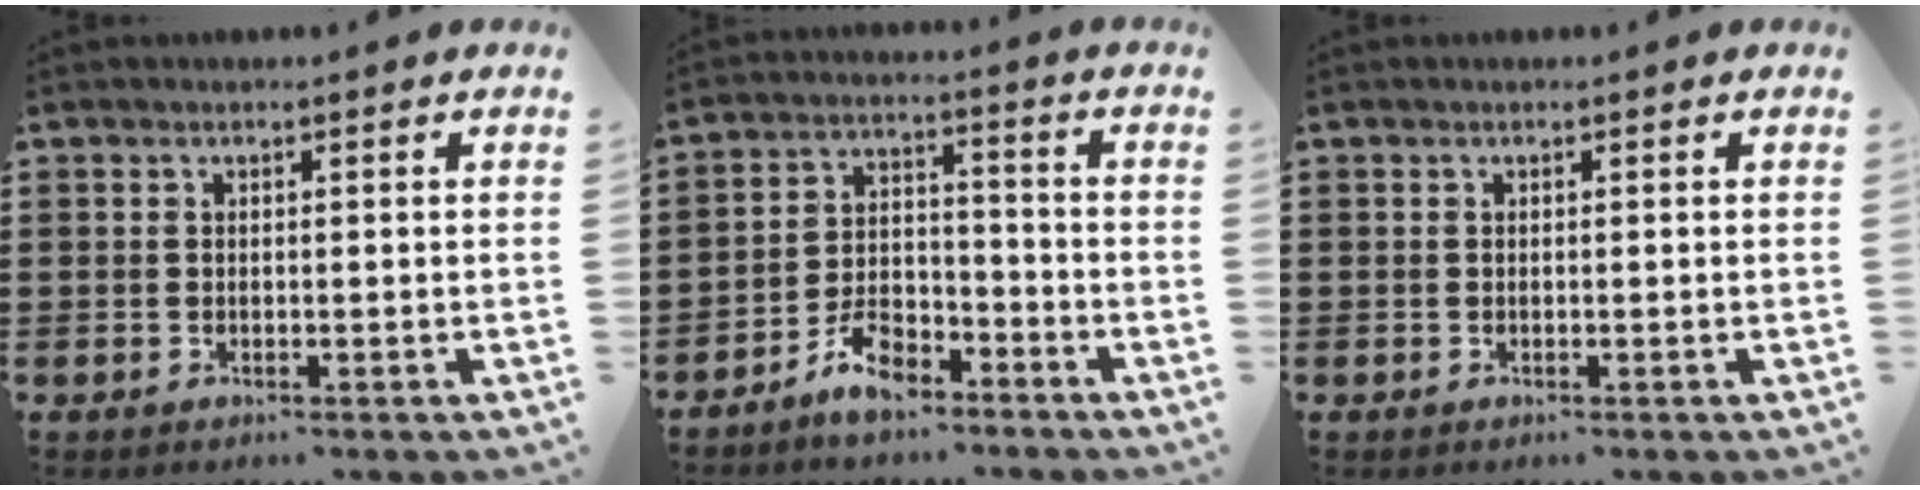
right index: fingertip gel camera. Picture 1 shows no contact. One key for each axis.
{"total": 6.6, "fx": -5.2, "fy": 2.6, "fz": 3.2, "tx": -0.063, "ty": 0.018, "tz": -0.099}
{"total": 0.0}